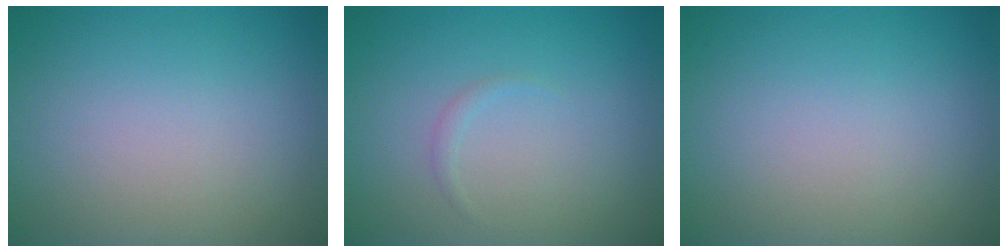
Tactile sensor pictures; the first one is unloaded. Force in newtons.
{"total": 0.6, "press": 0.5, "slide": 0.1}
{"total": 0.0}